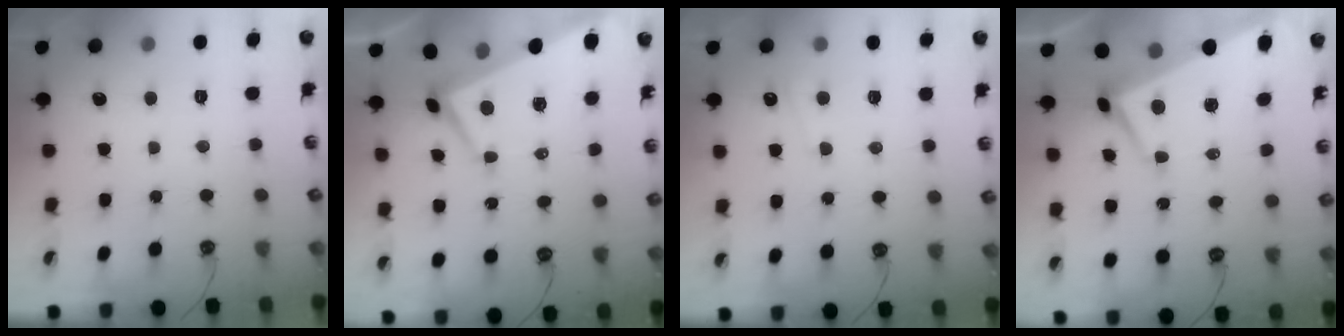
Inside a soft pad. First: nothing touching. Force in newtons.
{"total": 2.1, "press": 1.9, "slide": 0.9}
{"total": 3.2, "press": 3.1, "slide": 0.4}
{"total": 1.8, "press": 1.2, "slide": 1.3}